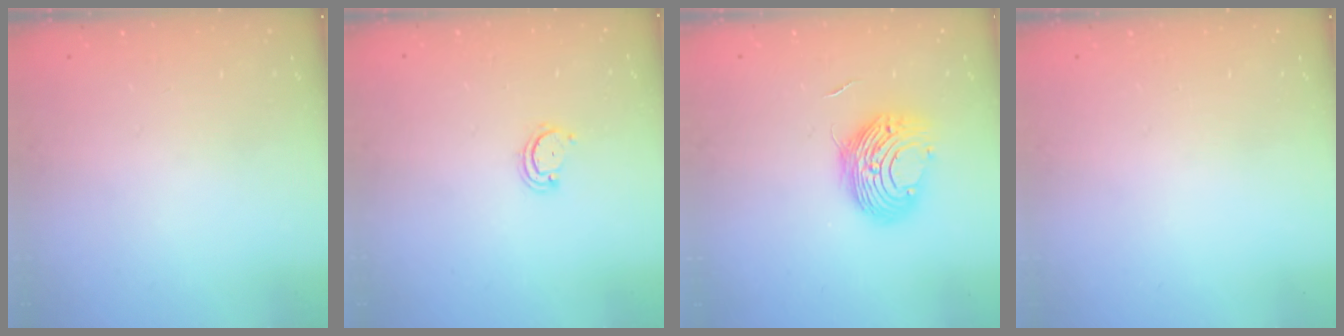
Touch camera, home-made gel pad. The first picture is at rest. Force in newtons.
{"total": 2.6, "press": 2.6, "slide": 0.3}
{"total": 10.4, "press": 10.4, "slide": 0.4}
{"total": 0.0}